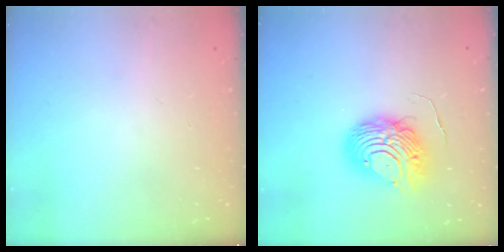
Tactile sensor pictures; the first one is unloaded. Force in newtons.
{"total": 10.2, "press": 10.2, "slide": 1.1}